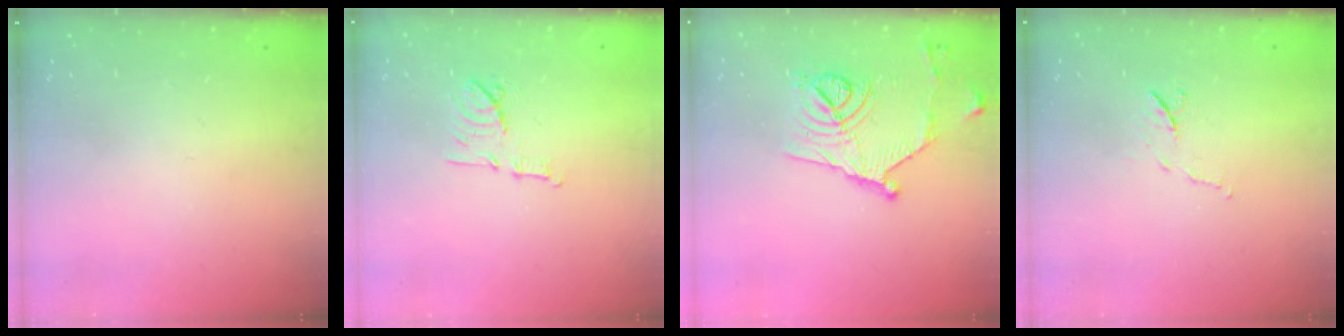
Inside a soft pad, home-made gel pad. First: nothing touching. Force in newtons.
{"total": 9.5, "press": 9.5, "slide": 0.8}
{"total": 14.8, "press": 14.6, "slide": 2.2}
{"total": 7.0, "press": 7.0, "slide": 0.7}